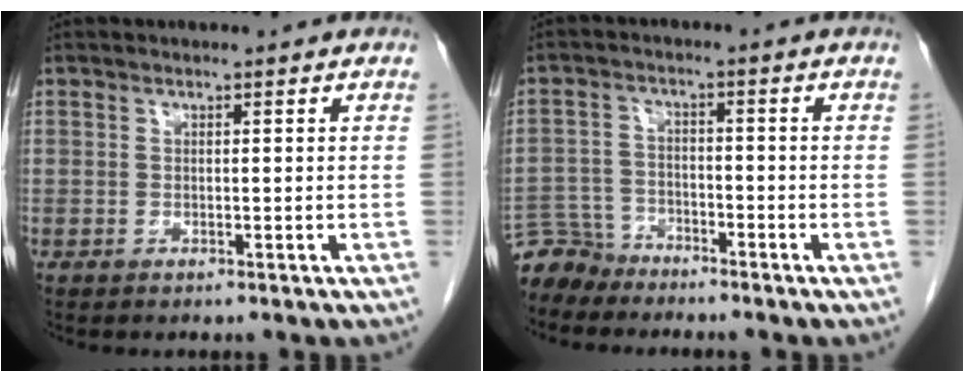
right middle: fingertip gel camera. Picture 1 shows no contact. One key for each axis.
{"total": 4.8, "fx": -4.5, "fy": 1.5, "fz": -0.7, "tx": 0.013, "ty": -0.002, "tz": -0.089}